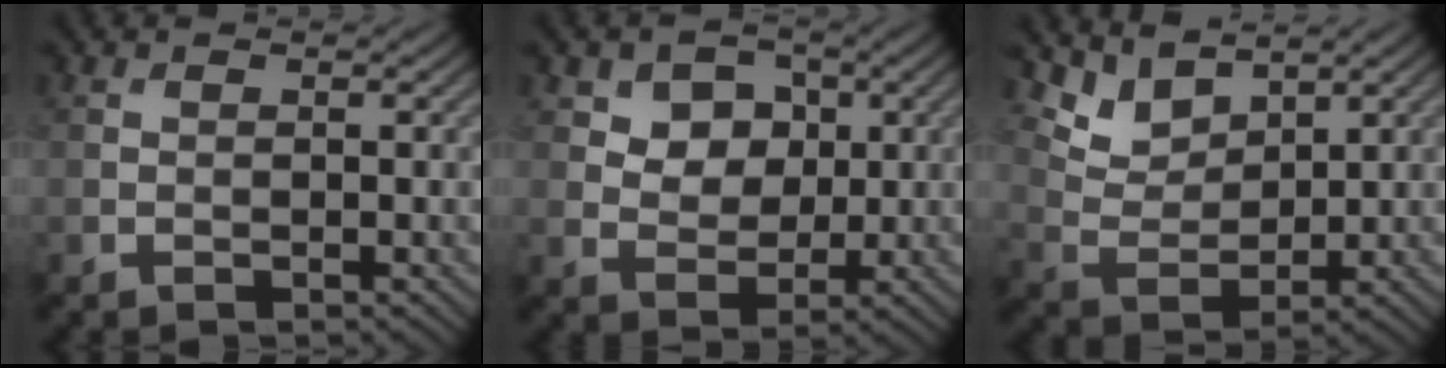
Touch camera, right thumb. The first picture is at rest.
{"total": 5.9, "force": [2.4, 4.5, 3.0], "torque": [-0.074, -0.011, 0.050]}
{"total": 5.4, "force": [4.4, 2.3, 2.1], "torque": [-0.062, -0.007, 0.089]}